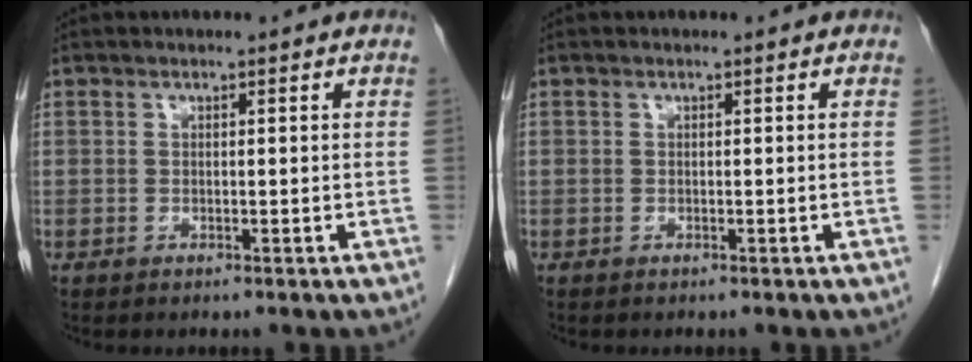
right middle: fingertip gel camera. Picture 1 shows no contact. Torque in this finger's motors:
{"motor_torque": [-0.14, -0.19, -0.03, -0.01]}